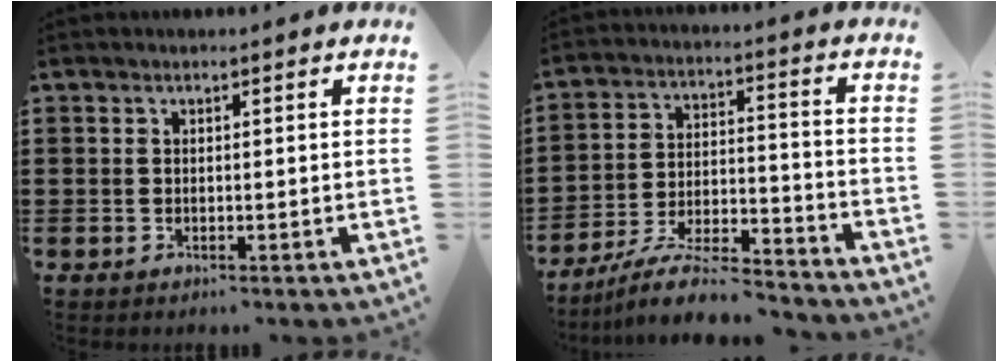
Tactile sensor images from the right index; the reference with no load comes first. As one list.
[{"total": 9.2, "force": [-8.1, 1.2, 4.1], "torque": [-0.078, 0.012, -0.159]}]